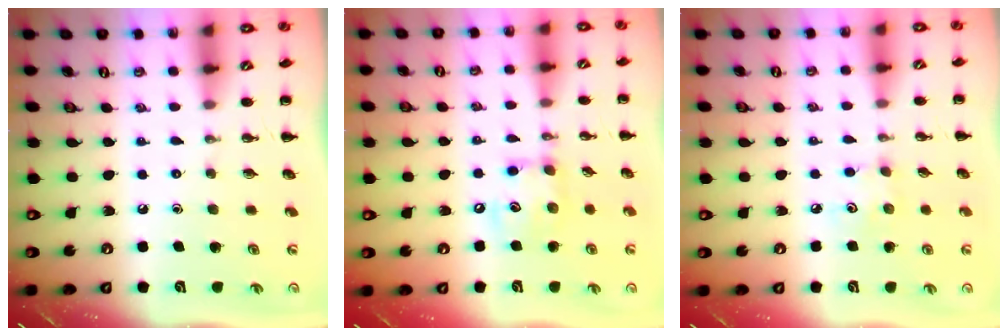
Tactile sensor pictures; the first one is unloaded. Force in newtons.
{"total": 9.7, "press": 9.7, "slide": 0.8}
{"total": 3.9, "press": 3.8, "slide": 0.9}